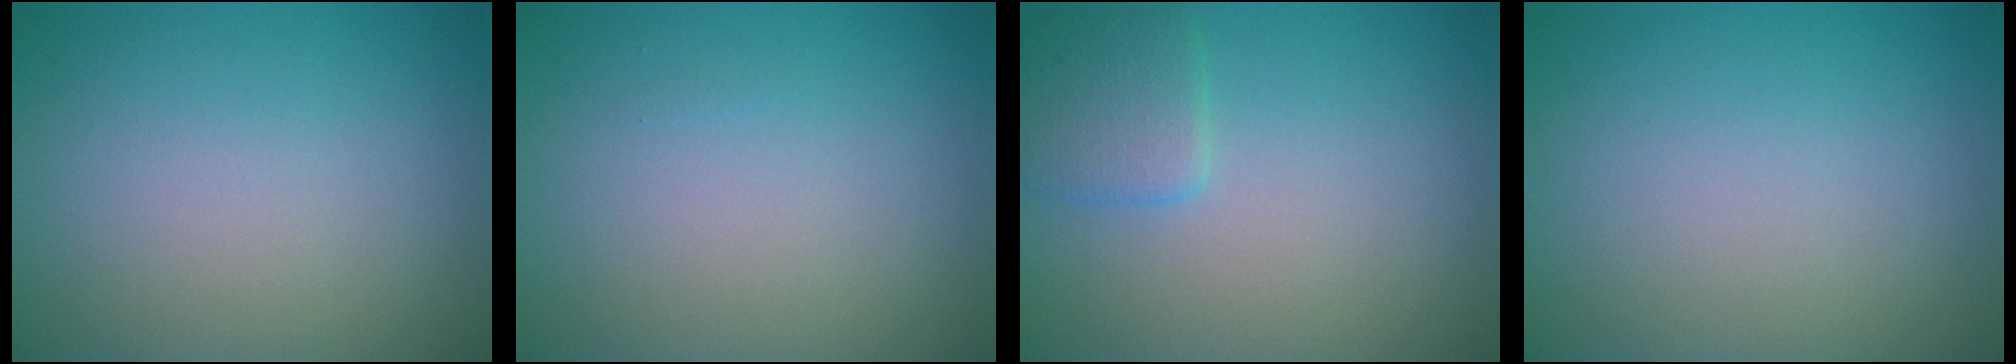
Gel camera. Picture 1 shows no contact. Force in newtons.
{"total": 0.0}
{"total": 2.3, "press": 2.3, "slide": 0.1}
{"total": 0.0}